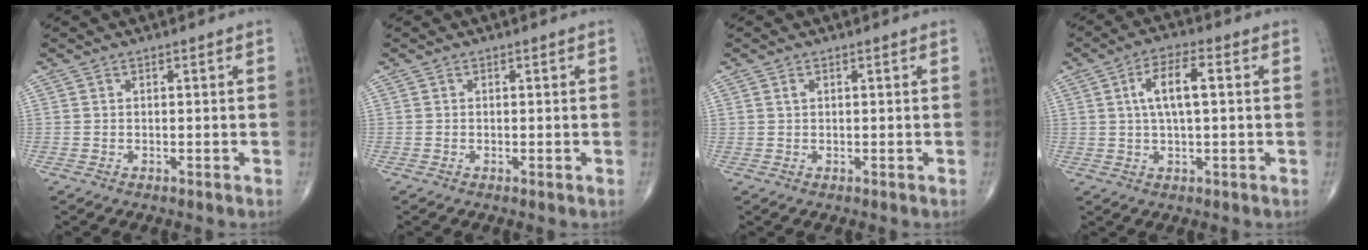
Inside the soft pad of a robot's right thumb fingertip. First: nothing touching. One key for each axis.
{"total": 0.0}
{"total": 0.7, "fx": 0.3, "fy": 0.4, "fz": 0.4, "tx": -0.009, "ty": 0.004, "tz": 0.006}
{"total": 7.5, "fx": 1.3, "fy": 2.6, "fz": 6.9, "tx": -0.131, "ty": 0.014, "tz": 0.021}